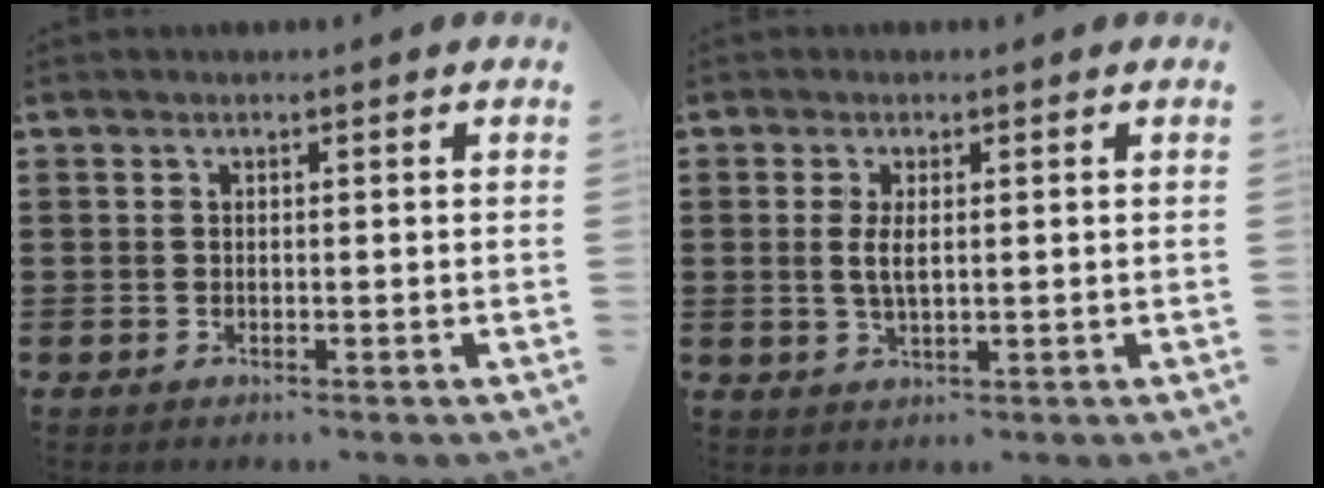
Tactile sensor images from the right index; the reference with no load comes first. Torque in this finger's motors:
{"motor_torque": [2.14, 0.00, 0.34, 0.05]}